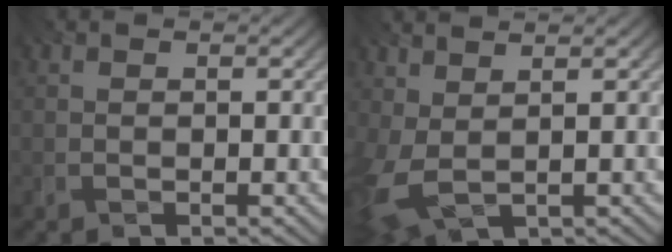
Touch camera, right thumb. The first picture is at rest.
{"total": 6.5, "force": [1.1, 3.8, 5.2], "torque": [-0.159, -0.007, 0.033]}